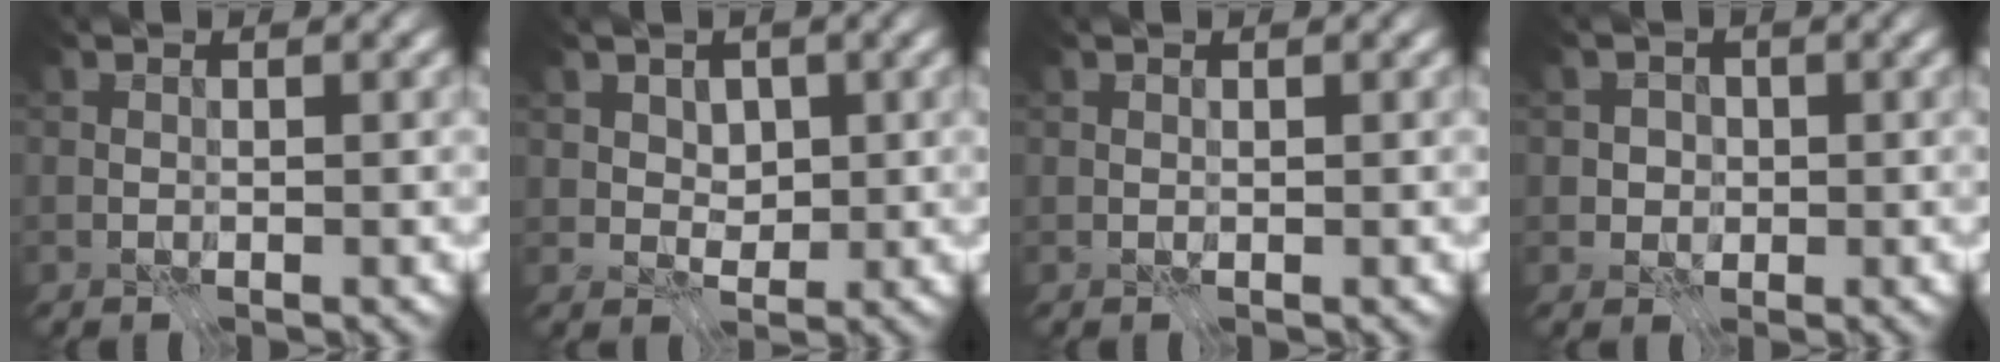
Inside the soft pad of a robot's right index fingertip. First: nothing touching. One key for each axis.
{"total": 2.8, "fx": 1.2, "fy": 2.3, "fz": 1.2, "tx": -0.031, "ty": -0.008, "tz": 0.034}
{"total": 0.0}
{"total": 2.0, "fx": -0.3, "fy": 1.9, "fz": 0.5, "tx": 0.005, "ty": 0.003, "tz": -0.008}